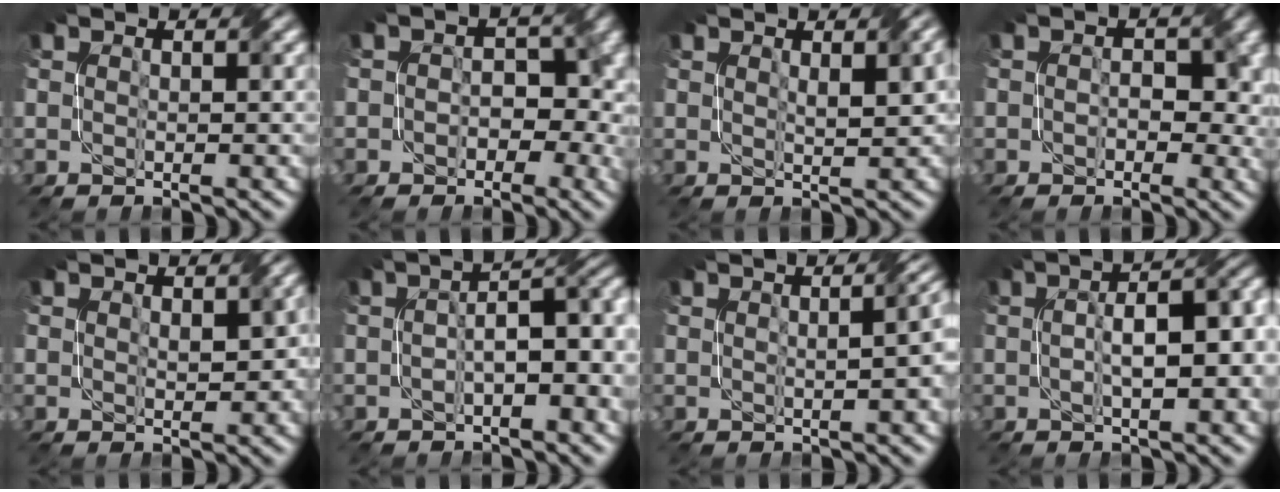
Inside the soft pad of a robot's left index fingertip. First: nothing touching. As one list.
[{"total": 4.8, "force": [-1.0, 3.8, 2.7], "torque": [-0.004, 0.000, -0.007]}, {"total": 2.3, "force": [1.0, 0.6, 2.0], "torque": [-0.022, 0.009, 0.024]}, {"total": 2.9, "force": [-0.1, 2.2, 1.9], "torque": [-0.009, 0.000, 0.005]}, {"total": 2.0, "force": [0.5, 1.2, 1.5], "torque": [-0.016, 0.003, 0.021]}, {"total": 5.4, "force": [-0.5, 2.1, 5.0], "torque": [-0.067, 0.016, -0.005]}, {"total": 6.2, "force": [0.7, 3.3, 5.2], "torque": [-0.020, 0.026, 0.010]}, {"total": 7.4, "force": [0.5, 2.6, 6.9], "torque": [-0.084, 0.017, 0.017]}]